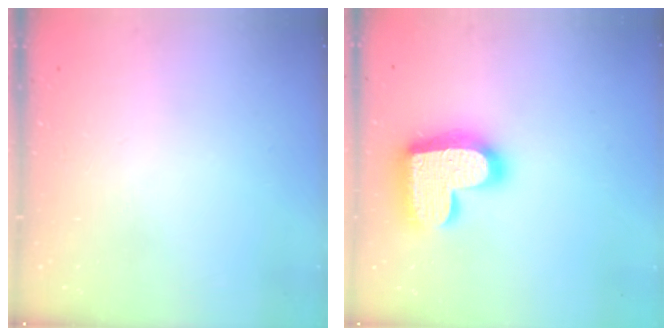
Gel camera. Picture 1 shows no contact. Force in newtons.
{"total": 22.2, "press": 22.1, "slide": 1.5}